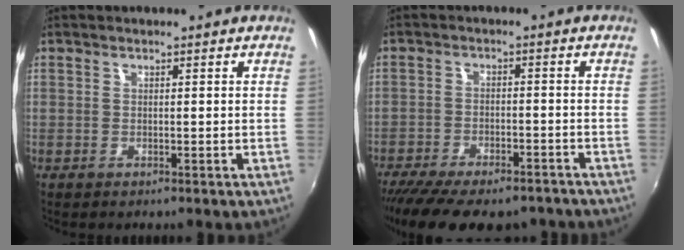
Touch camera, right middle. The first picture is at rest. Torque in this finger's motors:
{"motor_torque": [1.11, -1.03, 0.67, 0.18]}